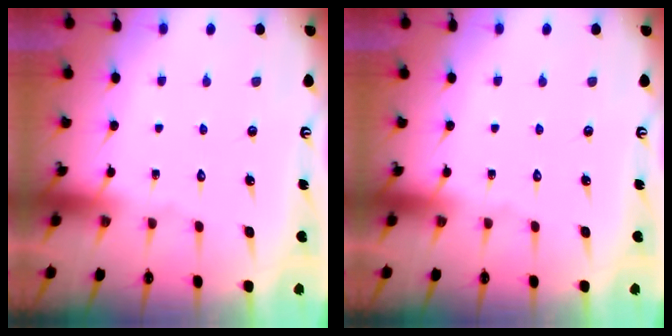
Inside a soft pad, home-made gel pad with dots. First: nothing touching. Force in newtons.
{"total": 0.0}